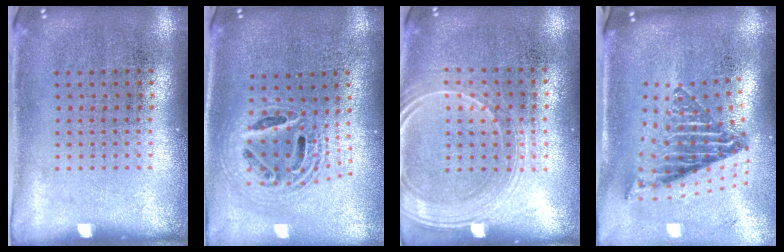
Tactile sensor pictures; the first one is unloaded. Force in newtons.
{"total": 2.1, "press": 1.7, "slide": 1.2}
{"total": 1.8, "press": 1.6, "slide": 0.7}
{"total": 2.3, "press": 1.5, "slide": 1.7}